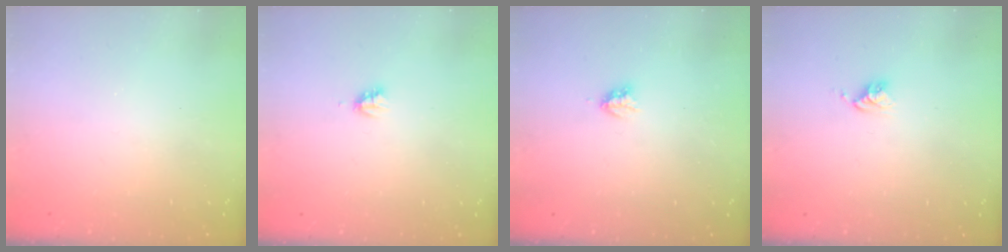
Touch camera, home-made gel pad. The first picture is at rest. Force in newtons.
{"total": 2.2, "press": 2.2, "slide": 0.3}
{"total": 2.9, "press": 2.9, "slide": 0.5}
{"total": 3.9, "press": 3.8, "slide": 0.3}